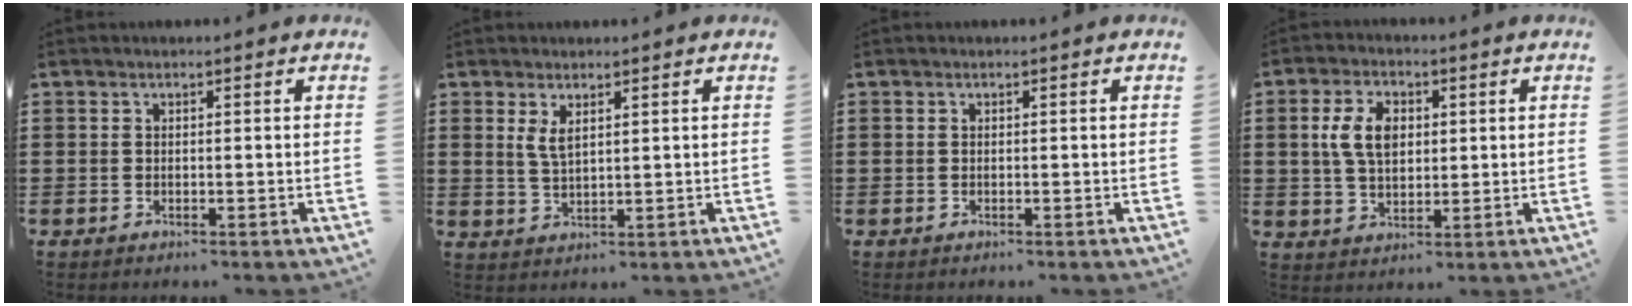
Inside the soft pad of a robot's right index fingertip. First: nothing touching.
{"total": 2.8, "force": [1.4, 1.0, 2.2], "torque": [-0.047, 0.003, 0.025]}
{"total": 0.0}
{"total": 6.8, "force": [1.3, 4.3, 5.1], "torque": [-0.125, 0.011, 0.016]}